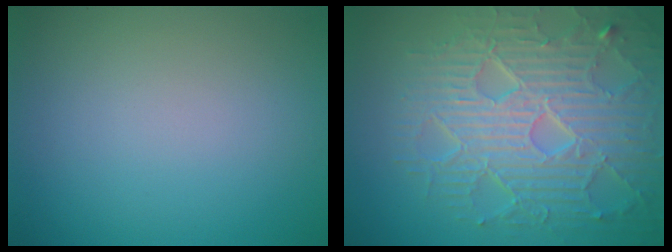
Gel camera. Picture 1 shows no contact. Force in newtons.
{"total": 9.0, "press": 6.3, "slide": 6.5}